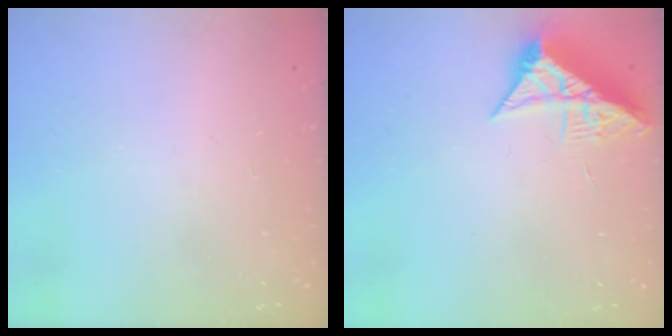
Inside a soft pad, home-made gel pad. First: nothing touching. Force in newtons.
{"total": 8.4, "press": 8.4, "slide": 0.5}